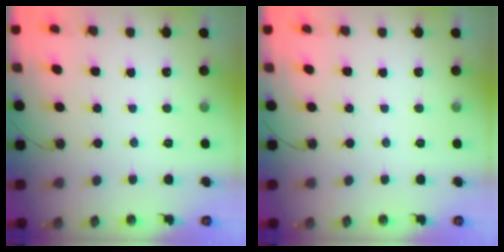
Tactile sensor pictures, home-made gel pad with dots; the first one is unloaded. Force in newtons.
{"total": 0.0}